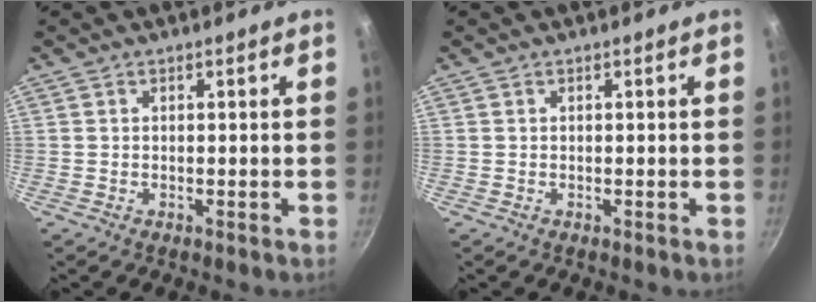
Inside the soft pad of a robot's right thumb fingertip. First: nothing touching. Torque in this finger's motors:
{"motor_torque": [-0.30, 0.03, 0.02, -0.02, 0.03]}